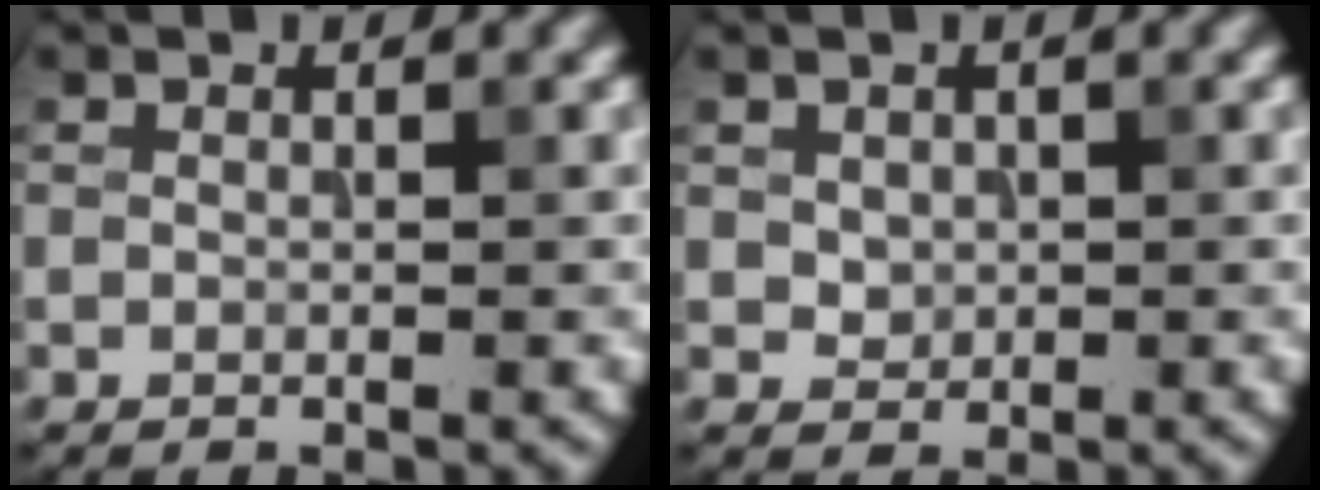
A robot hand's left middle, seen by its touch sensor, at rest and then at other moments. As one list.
[{"total": 1.2, "force": [0.3, 1.1, 0.5], "torque": [-0.009, -0.004, 0.011]}]